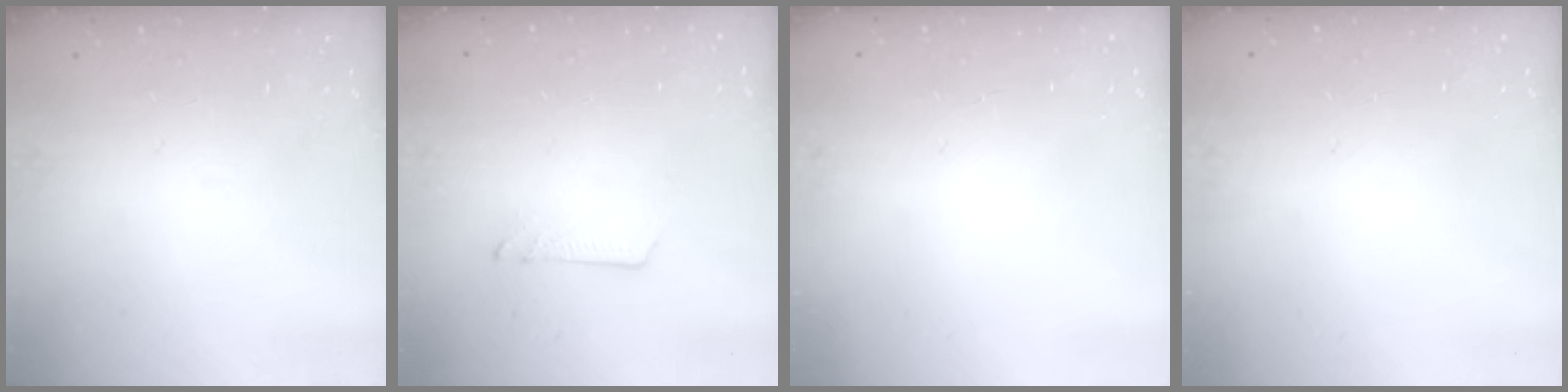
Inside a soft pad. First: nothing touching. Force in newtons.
{"total": 3.5, "press": 3.4, "slide": 0.5}
{"total": 0.0}
{"total": 0.0}